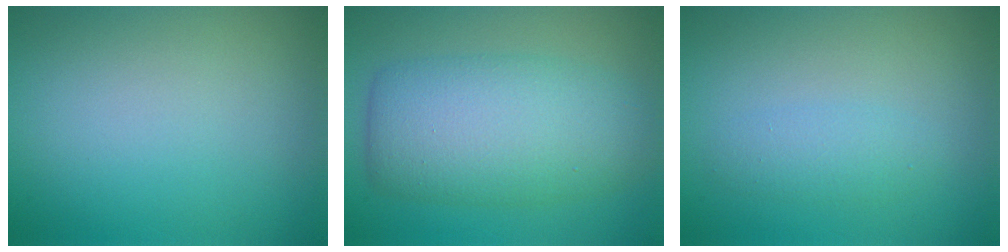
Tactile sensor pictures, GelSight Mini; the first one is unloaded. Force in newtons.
{"total": 8.3, "press": 8.3, "slide": 0.4}
{"total": 1.6, "press": 1.6, "slide": 0.0}